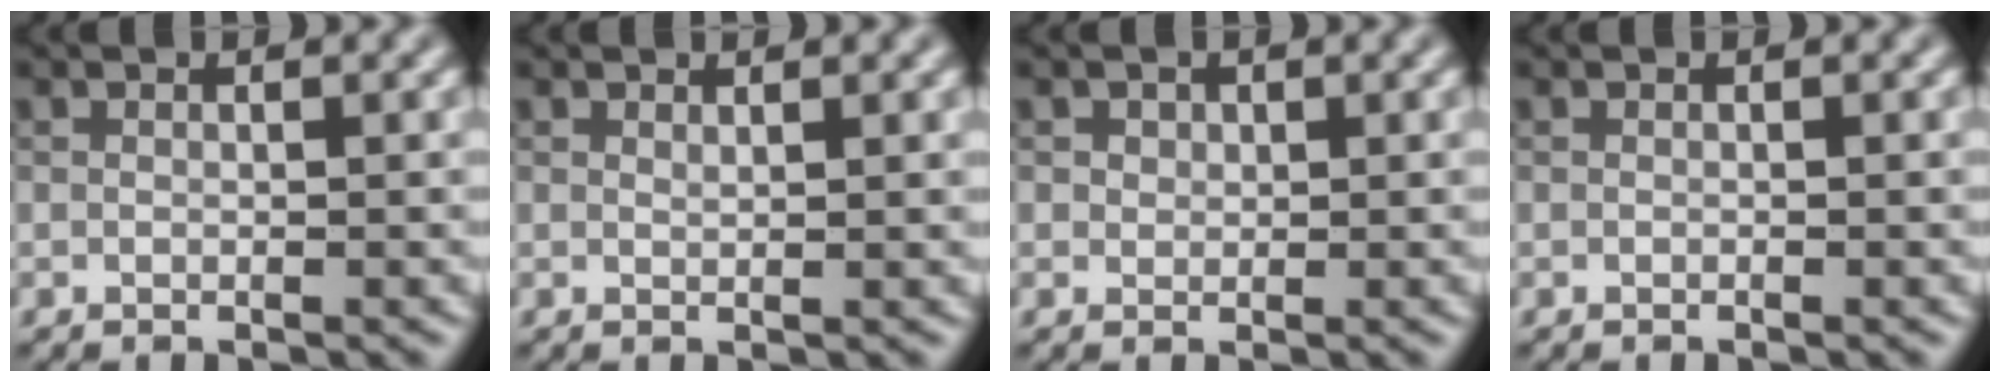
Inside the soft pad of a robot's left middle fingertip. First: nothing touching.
{"total": 0.9, "force": [0.6, 0.3, 0.6], "torque": [-0.002, 0.001, 0.008]}
{"total": 0.9, "force": [0.5, 0.8, 0.2], "torque": [-0.003, -0.001, 0.004]}
{"total": 0.0}